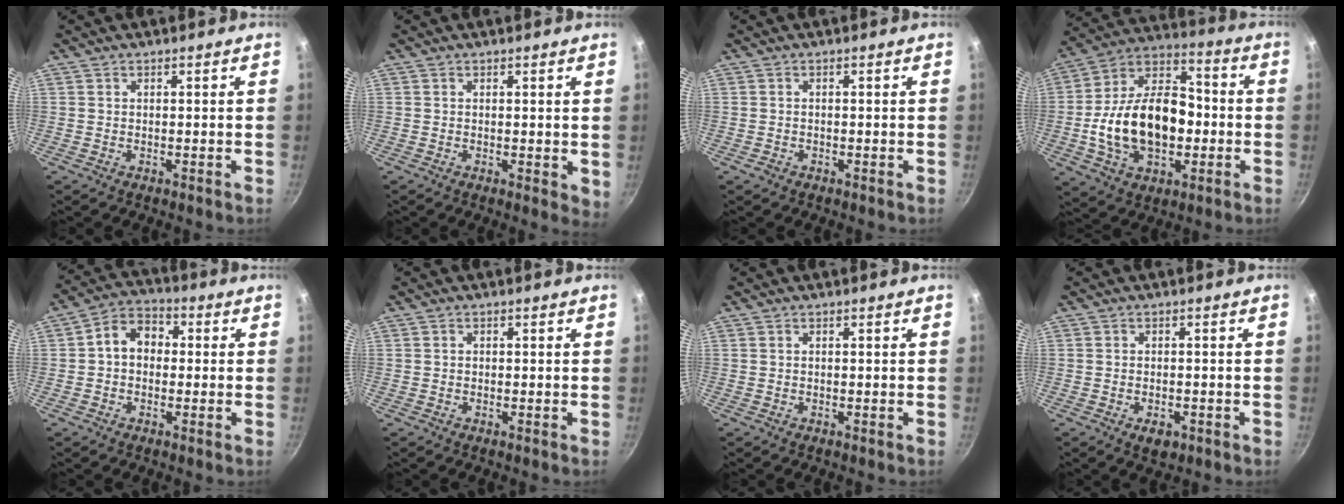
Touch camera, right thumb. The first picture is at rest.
{"total": 2.6, "force": [0.3, 1.1, 2.3], "torque": [-0.026, -0.007, 0.003]}
{"total": 0.8, "force": [-0.5, 0.6, 0.3], "torque": [-0.010, 0.004, -0.008]}
{"total": 21.7, "force": [-2.8, 14.1, 16.3], "torque": [-0.256, 0.044, -0.051]}
{"total": 7.6, "force": [0.2, 5.9, 4.7], "torque": [-0.043, 0.024, -0.016]}
{"total": 0.5, "force": [-0.1, 0.5, 0.1], "torque": [-0.001, 0.003, -0.003]}
{"total": 0.0}
{"total": 3.2, "force": [-1.5, 1.9, 2.1], "torque": [-0.033, 0.005, -0.016]}